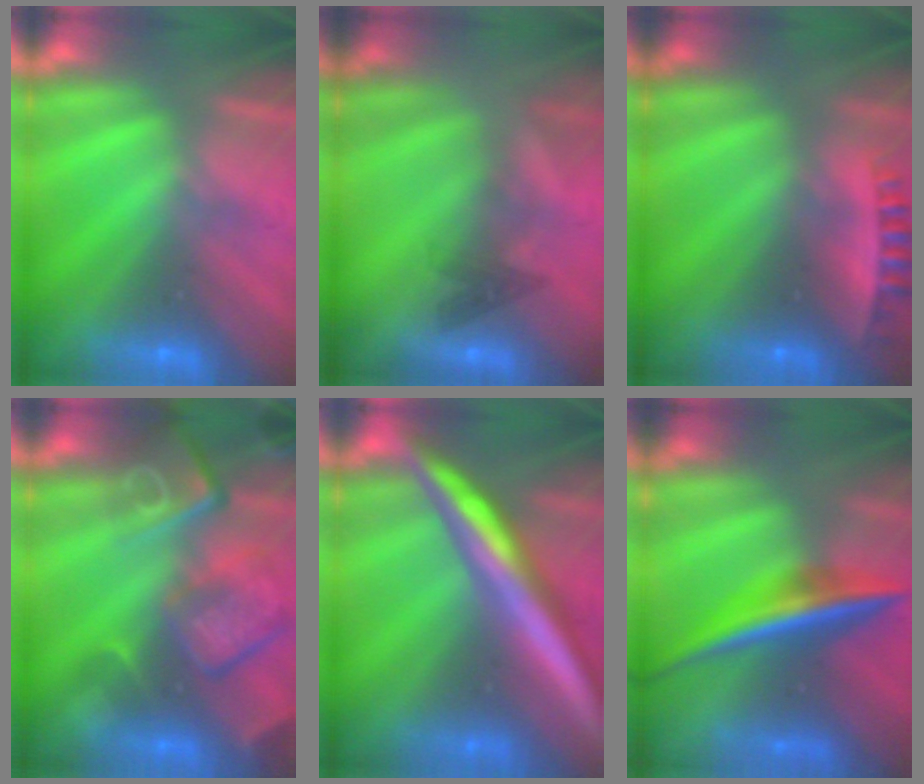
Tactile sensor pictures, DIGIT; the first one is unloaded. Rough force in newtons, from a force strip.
{"total": 2.2}
{"total": 2.7}
{"total": 8.6}
{"total": 7.0}
{"total": 7.6}